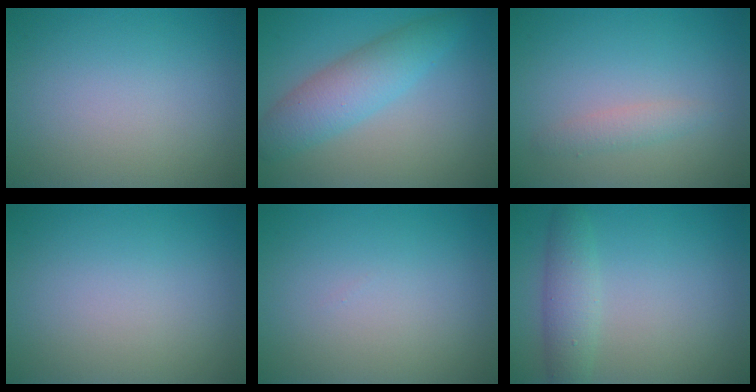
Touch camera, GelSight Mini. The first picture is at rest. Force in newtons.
{"total": 4.6, "press": 4.6, "slide": 0.1}
{"total": 1.4, "press": 1.4, "slide": 0.1}
{"total": 0.0}
{"total": 0.0}
{"total": 2.8, "press": 2.8, "slide": 0.0}